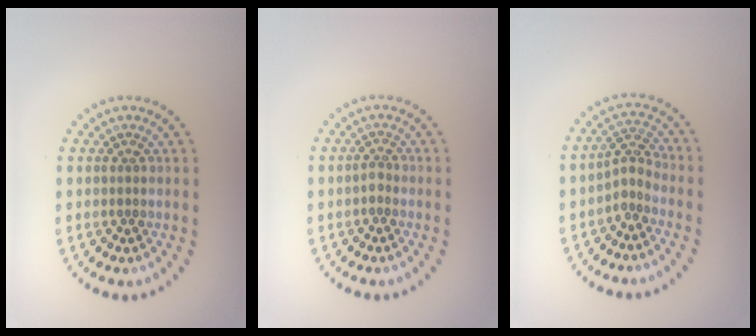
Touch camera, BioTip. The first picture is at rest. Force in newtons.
{"total": 1.0, "press": 0.7, "slide": 0.7}
{"total": 2.0, "press": 1.4, "slide": 1.5}